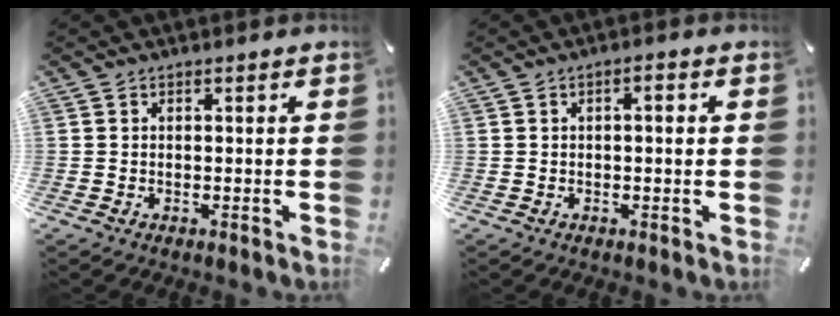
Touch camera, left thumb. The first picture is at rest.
{"total": 2.1, "force": [0.2, 0.6, 2.0], "torque": [-0.037, 0.004, 0.001]}